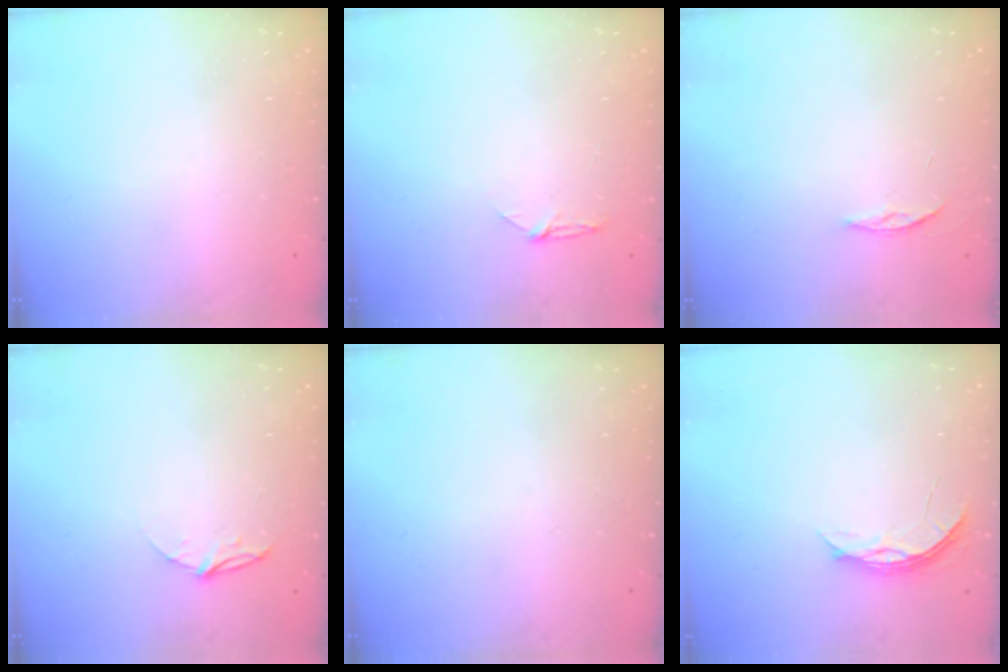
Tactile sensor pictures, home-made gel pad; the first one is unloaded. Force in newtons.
{"total": 3.9, "press": 3.9, "slide": 0.5}
{"total": 3.5, "press": 3.5, "slide": 0.4}
{"total": 4.4, "press": 4.4, "slide": 0.4}
{"total": 0.0}
{"total": 4.4, "press": 4.4, "slide": 0.4}